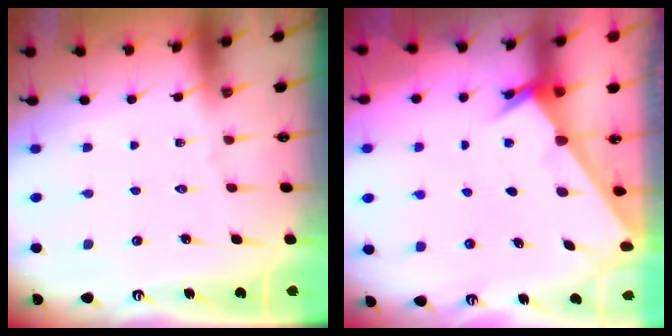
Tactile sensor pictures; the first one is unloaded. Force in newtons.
{"total": 2.2, "press": 2.1, "slide": 0.3}